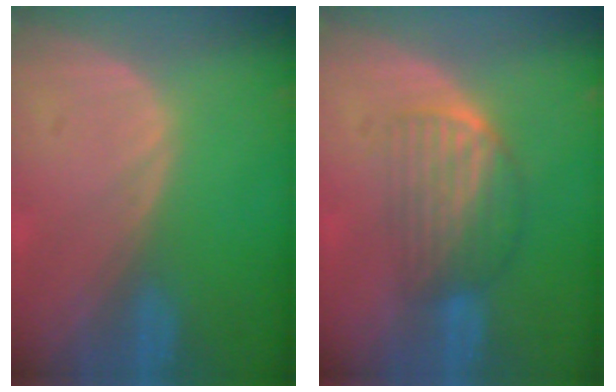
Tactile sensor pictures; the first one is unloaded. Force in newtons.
{"total": 6.9, "press": 5.8, "slide": 3.7}